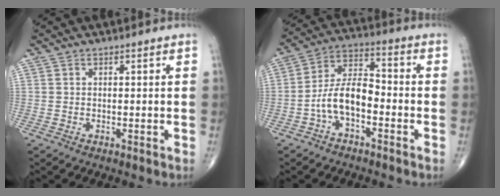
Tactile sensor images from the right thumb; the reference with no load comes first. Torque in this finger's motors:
{"motor_torque": [0.22, -0.02, 1.02, -0.44, 0.23]}